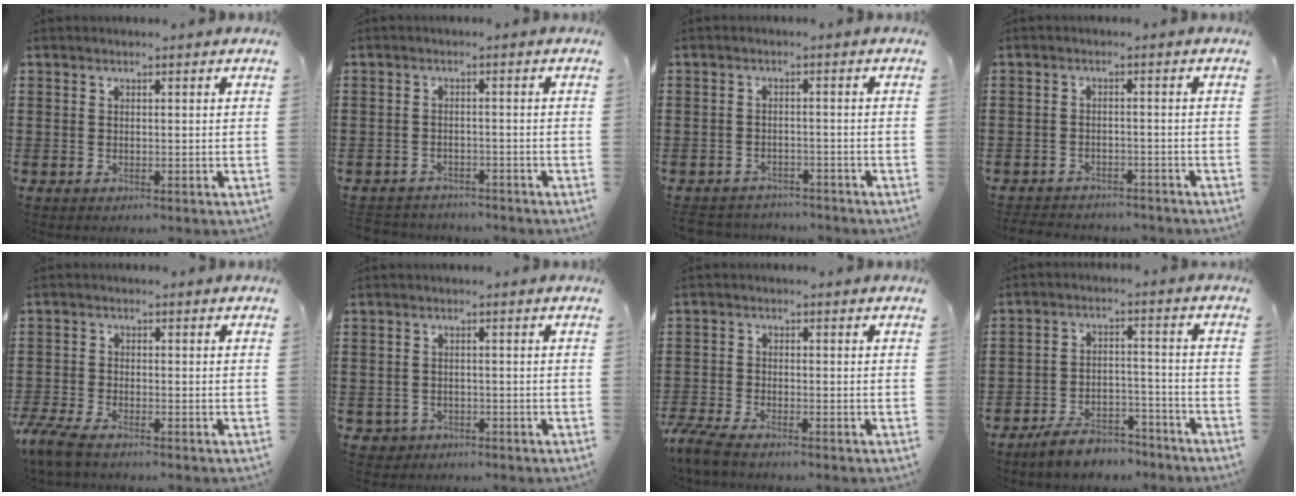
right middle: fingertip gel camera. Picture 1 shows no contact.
{"total": 2.2, "force": [-2.2, 0.4, -0.1], "torque": [-0.006, -0.003, -0.048]}
{"total": 2.6, "force": [-2.5, 0.5, -0.1], "torque": [-0.007, -0.003, -0.055]}
{"total": 2.6, "force": [-2.6, 0.4, 0.0], "torque": [-0.008, -0.005, -0.056]}
{"total": 4.1, "force": [-3.3, 0.6, 2.2], "torque": [-0.074, -0.016, -0.073]}
{"total": 1.3, "force": [-0.8, 0.9, 0.1], "torque": [-0.009, -0.002, -0.020]}
{"total": 3.7, "force": [-3.3, 0.2, 1.7], "torque": [-0.057, -0.016, -0.071]}
{"total": 5.9, "force": [-5.5, 1.5, 1.7], "torque": [-0.030, 0.011, -0.105]}